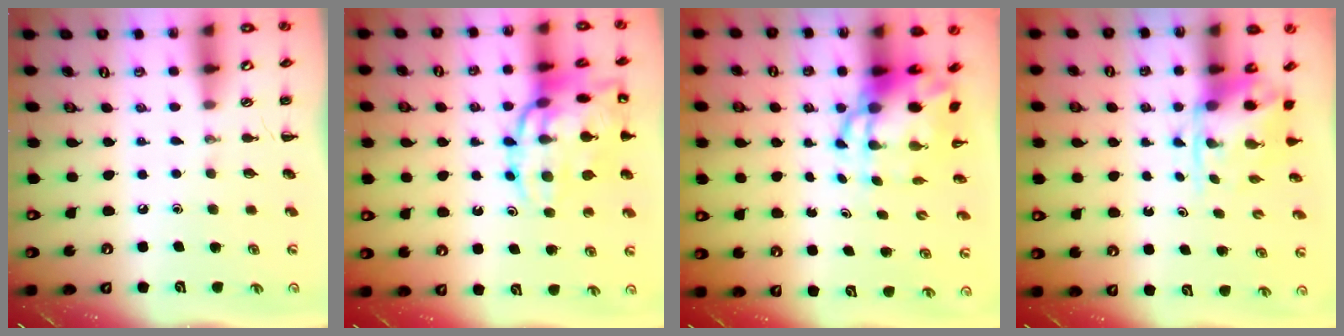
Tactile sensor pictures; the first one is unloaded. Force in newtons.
{"total": 20.4, "press": 20.2, "slide": 2.5}
{"total": 8.3, "press": 8.0, "slide": 2.2}
{"total": 4.3, "press": 4.3, "slide": 0.5}